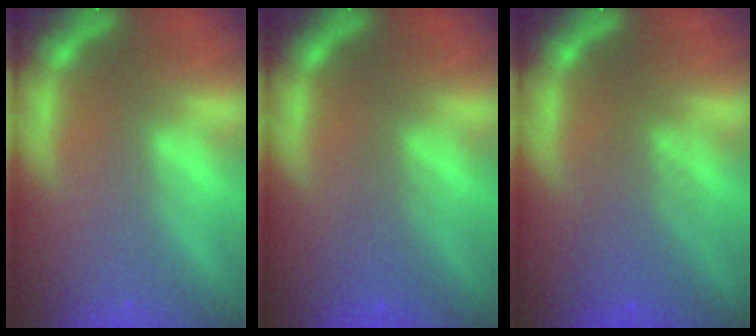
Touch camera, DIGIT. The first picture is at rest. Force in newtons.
{"total": 2.0}
{"total": 4.1}